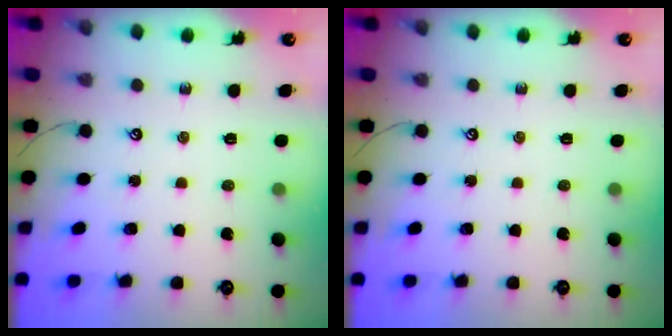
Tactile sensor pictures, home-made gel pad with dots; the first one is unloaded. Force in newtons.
{"total": 0.0}